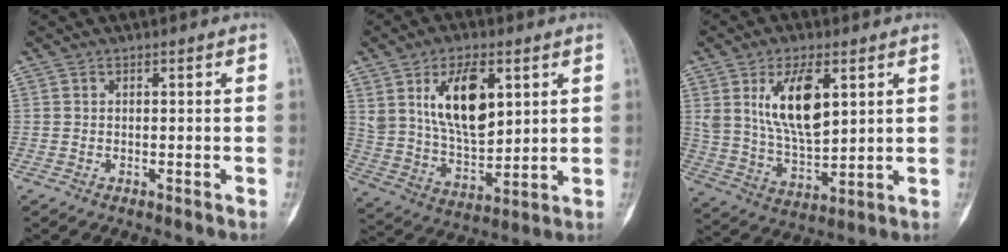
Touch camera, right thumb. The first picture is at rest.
{"total": 15.1, "force": [5.6, 7.7, 11.7], "torque": [-0.187, -0.025, 0.116]}
{"total": 13.5, "force": [4.8, 6.3, 11.0], "torque": [-0.191, -0.025, 0.100]}